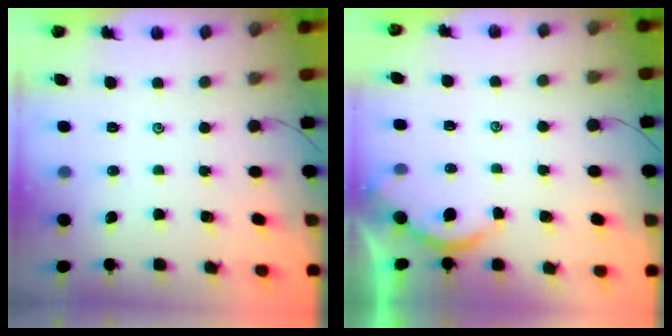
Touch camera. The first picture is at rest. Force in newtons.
{"total": 2.0, "press": 2.0, "slide": 0.2}